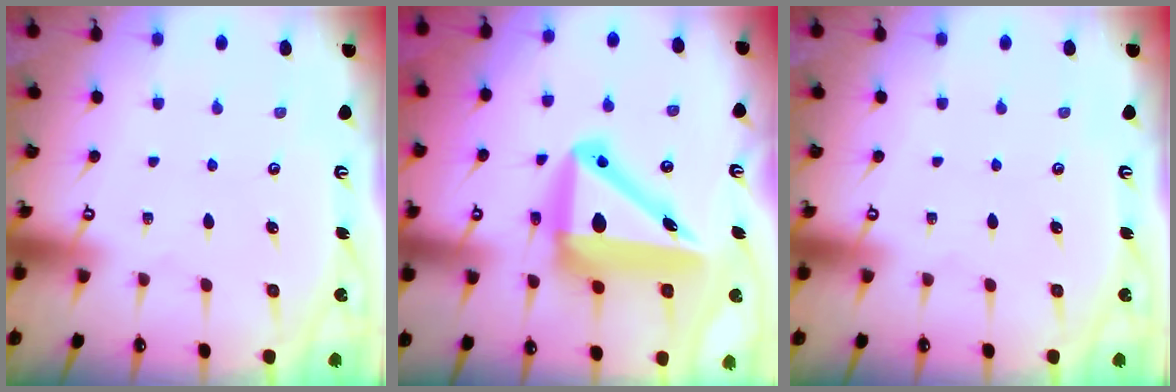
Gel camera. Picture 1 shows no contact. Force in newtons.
{"total": 15.5, "press": 15.1, "slide": 3.4}
{"total": 0.0}